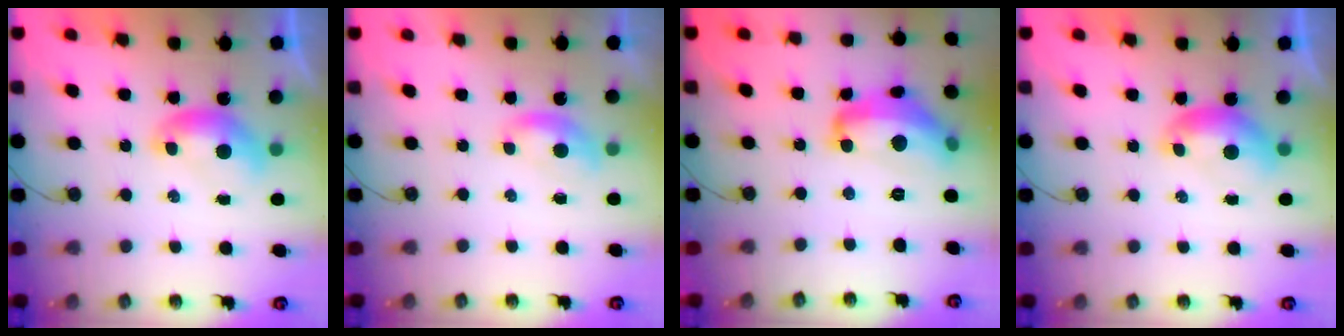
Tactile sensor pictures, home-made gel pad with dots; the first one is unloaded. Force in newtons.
{"total": 0.5, "press": 0.4, "slide": 0.4}
{"total": 13.0, "press": 12.9, "slide": 0.9}
{"total": 0.0}